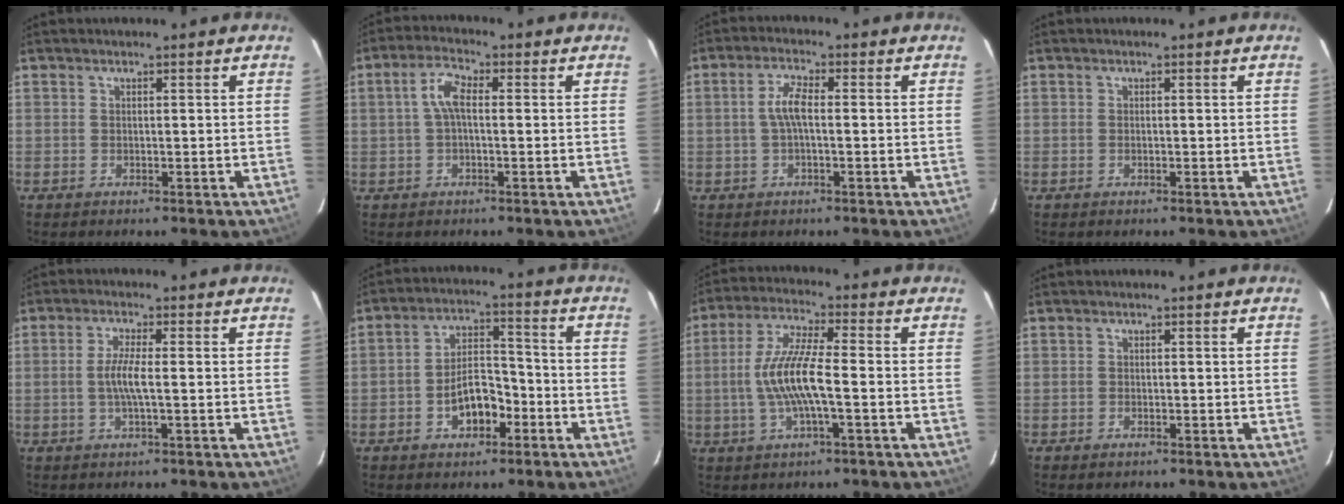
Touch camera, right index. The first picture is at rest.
{"total": 4.5, "force": [0.1, 1.7, 4.1], "torque": [-0.087, 0.014, 0.001]}
{"total": 4.1, "force": [-0.3, 1.0, 4.0], "torque": [-0.083, 0.009, -0.005]}
{"total": 0.0}
{"total": 4.3, "force": [-0.6, 0.1, 4.2], "torque": [-0.083, -0.002, -0.013]}
{"total": 8.2, "force": [-3.7, 4.8, 5.5], "torque": [-0.100, 0.024, -0.050]}
{"total": 10.5, "force": [-1.8, 1.6, 10.2], "torque": [-0.210, 0.002, -0.034]}
{"total": 0.9, "force": [-0.6, 0.5, 0.3], "torque": [-0.005, 0.000, -0.010]}